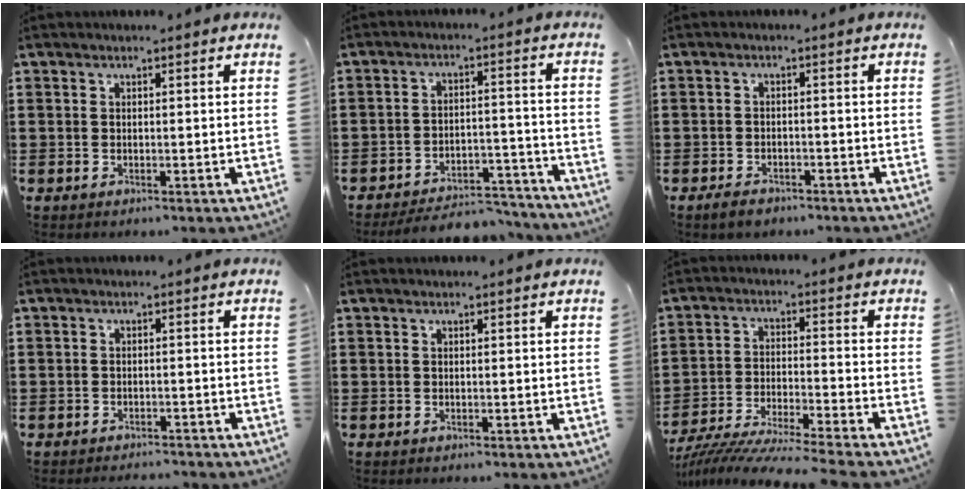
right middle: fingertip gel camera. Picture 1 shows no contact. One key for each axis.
{"total": 5.6, "fx": -5.4, "fy": 0.8, "fz": 1.2, "tx": -0.023, "ty": 0.009, "tz": -0.108}
{"total": 1.8, "fx": -1.5, "fy": 0.7, "fz": 0.6, "tx": -0.017, "ty": 0.000, "tz": -0.031}
{"total": 1.9, "fx": -1.9, "fy": 0.1, "fz": -0.2, "tx": -0.001, "ty": 0.000, "tz": -0.043}
{"total": 0.0}
{"total": 7.0, "fx": -6.7, "fy": -0.9, "fz": 1.7, "tx": -0.040, "ty": -0.021, "tz": -0.136}